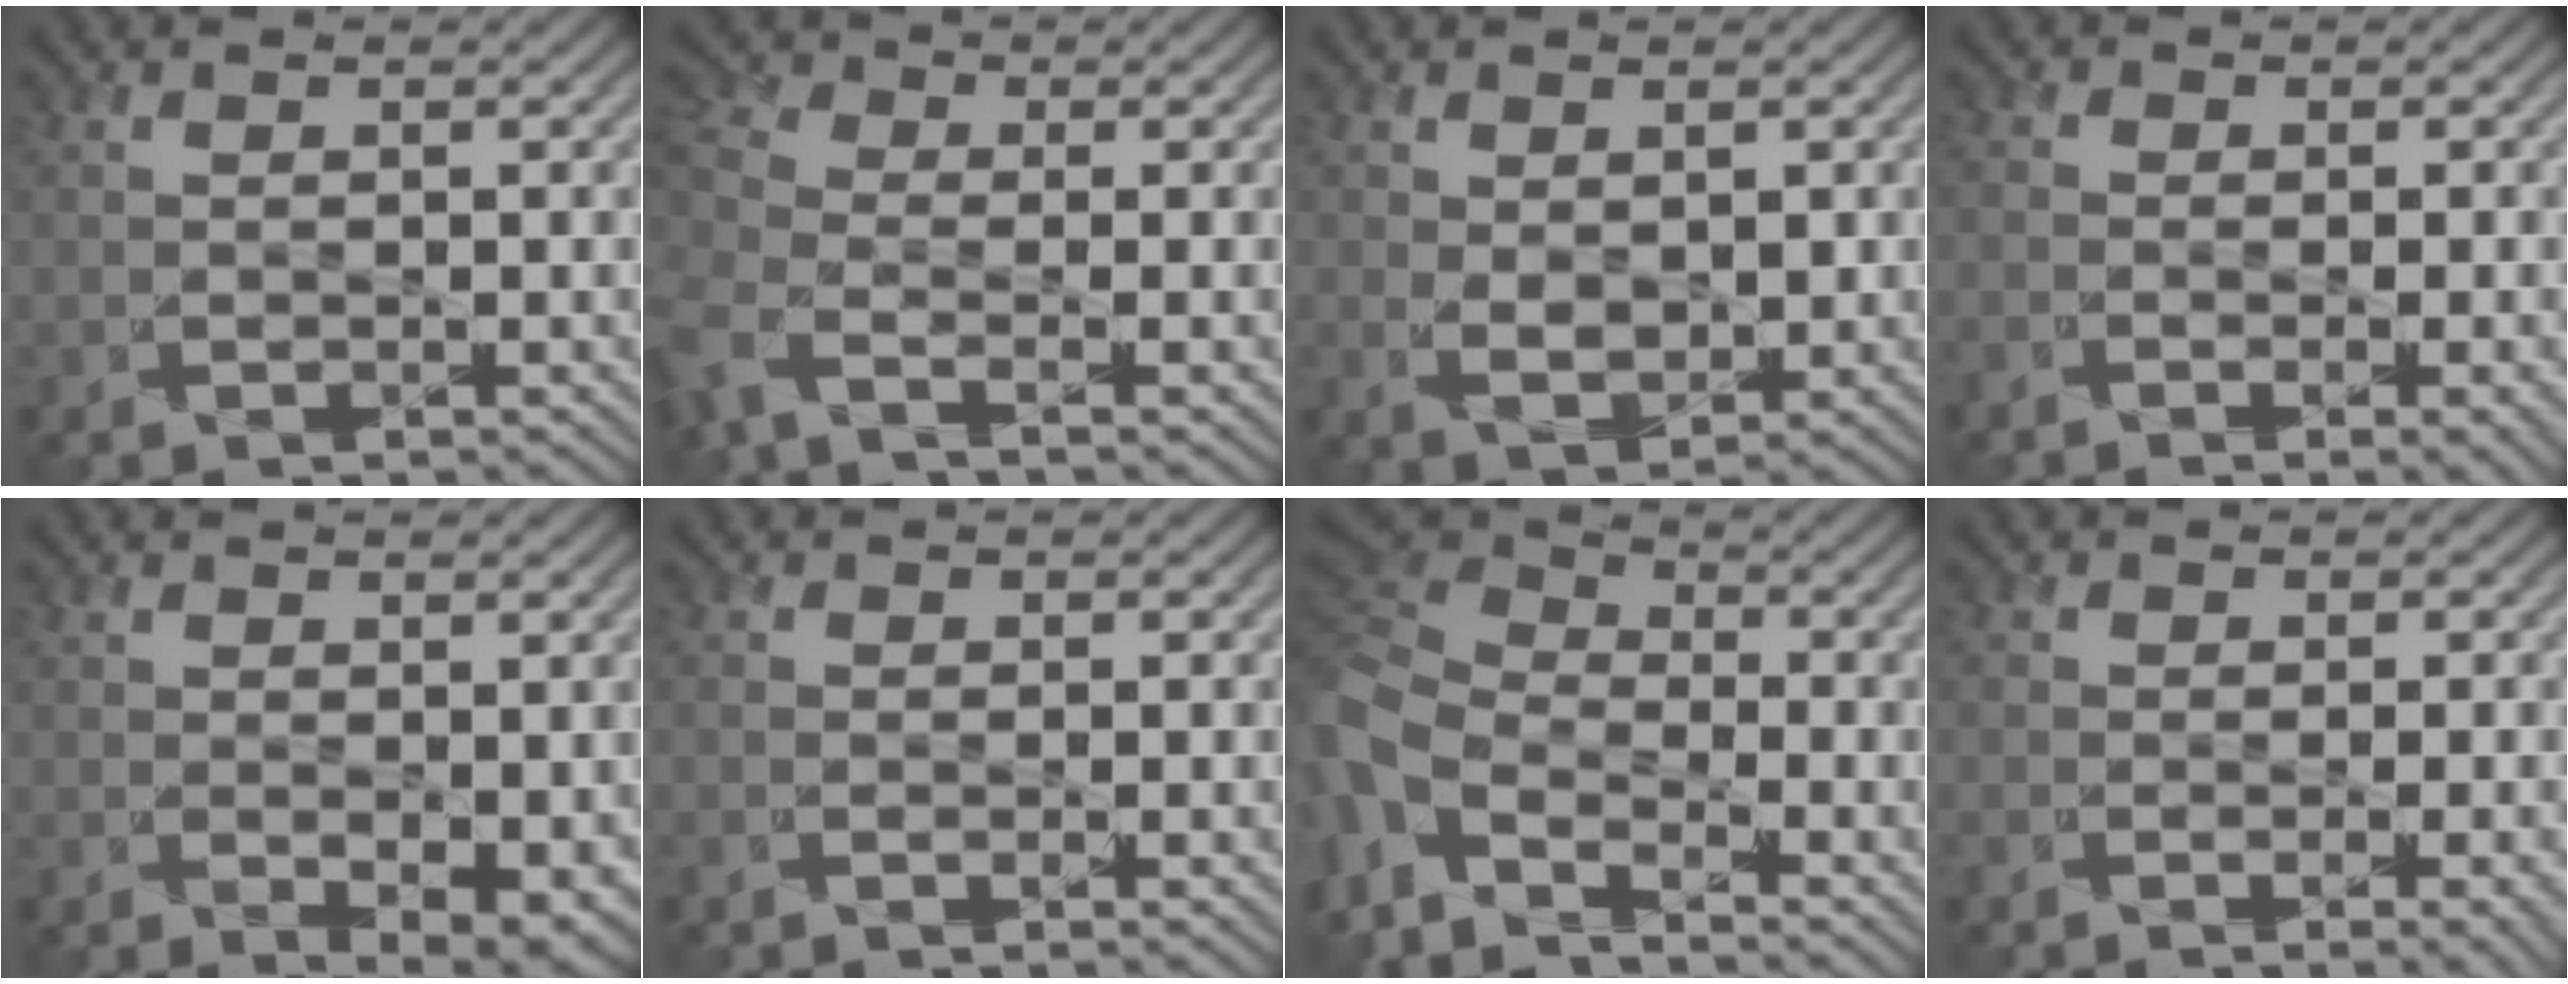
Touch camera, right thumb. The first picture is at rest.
{"total": 7.0, "force": [-2.9, 3.5, 5.3], "torque": [-0.147, -0.016, -0.071]}
{"total": 3.1, "force": [0.6, 1.9, 2.3], "torque": [-0.051, -0.005, 0.016]}
{"total": 4.9, "force": [-2.3, 1.7, 3.9], "torque": [-0.058, -0.008, -0.034]}
{"total": 3.9, "force": [-0.7, 2.0, 3.3], "torque": [-0.054, -0.019, -0.002]}
{"total": 1.2, "force": [-0.6, 0.1, 1.0], "torque": [-0.020, 0.000, -0.013]}
{"total": 11.6, "force": [-5.1, 6.0, 8.5], "torque": [-0.239, -0.015, -0.097]}
{"total": 4.4, "force": [-2.0, 1.3, 3.7], "torque": [-0.042, -0.004, -0.026]}